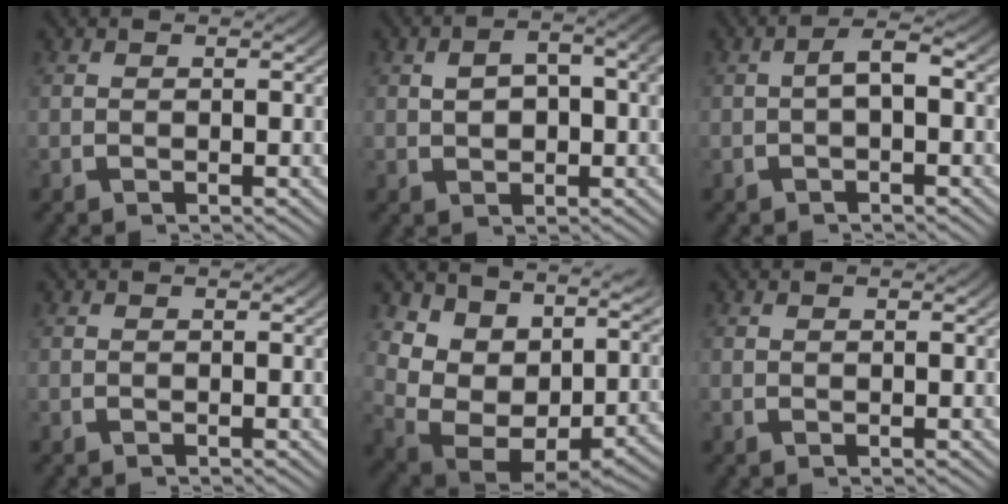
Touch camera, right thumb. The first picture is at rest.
{"total": 5.4, "force": [0.6, 3.0, 4.5], "torque": [-0.056, 0.004, 0.015]}
{"total": 2.5, "force": [-0.2, 1.2, 2.2], "torque": [-0.042, 0.005, -0.004]}
{"total": 0.0}
{"total": 11.4, "force": [0.3, 8.1, 8.1], "torque": [-0.164, -0.043, 0.017]}
{"total": 0.0}